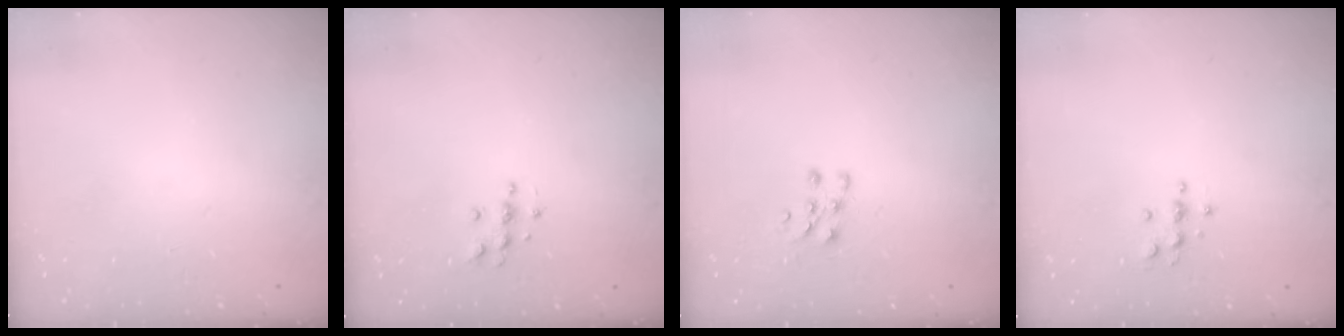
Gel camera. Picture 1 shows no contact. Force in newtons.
{"total": 4.9, "press": 4.8, "slide": 0.6}
{"total": 6.5, "press": 6.4, "slide": 0.7}
{"total": 3.2, "press": 3.2, "slide": 0.5}